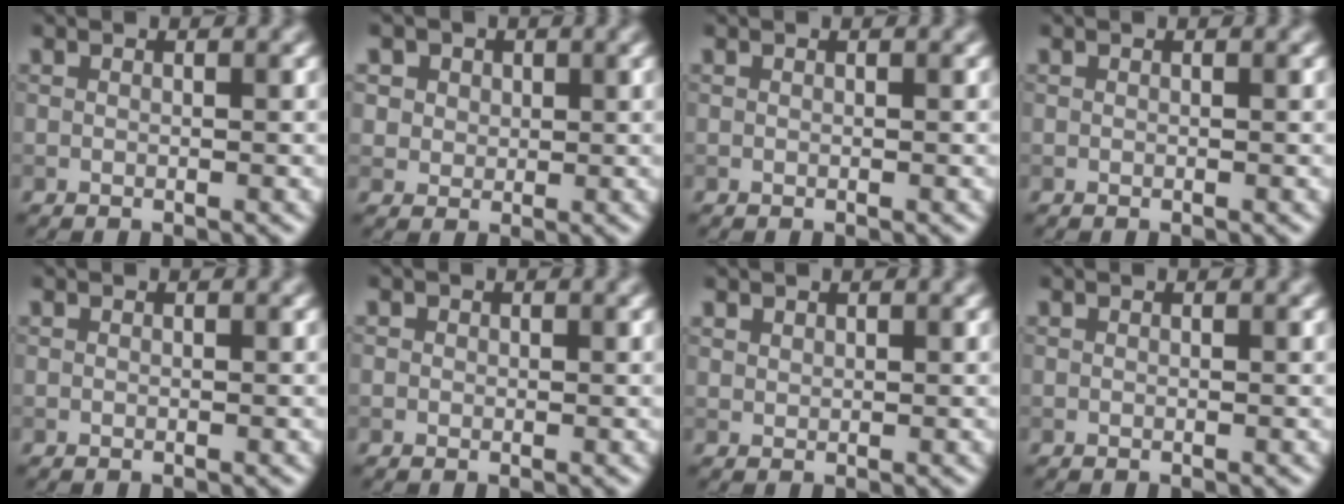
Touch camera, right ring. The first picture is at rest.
{"total": 4.6, "force": [2.3, 3.5, 1.9], "torque": [-0.037, 0.007, 0.032]}
{"total": 0.0}
{"total": 0.0}
{"total": 0.0}
{"total": 0.6, "force": [0.1, 0.6, 0.1], "torque": [0.004, -0.004, 0.000]}
{"total": 0.8, "force": [0.6, 0.5, 0.1], "torque": [-0.002, -0.001, 0.016]}
{"total": 0.0}